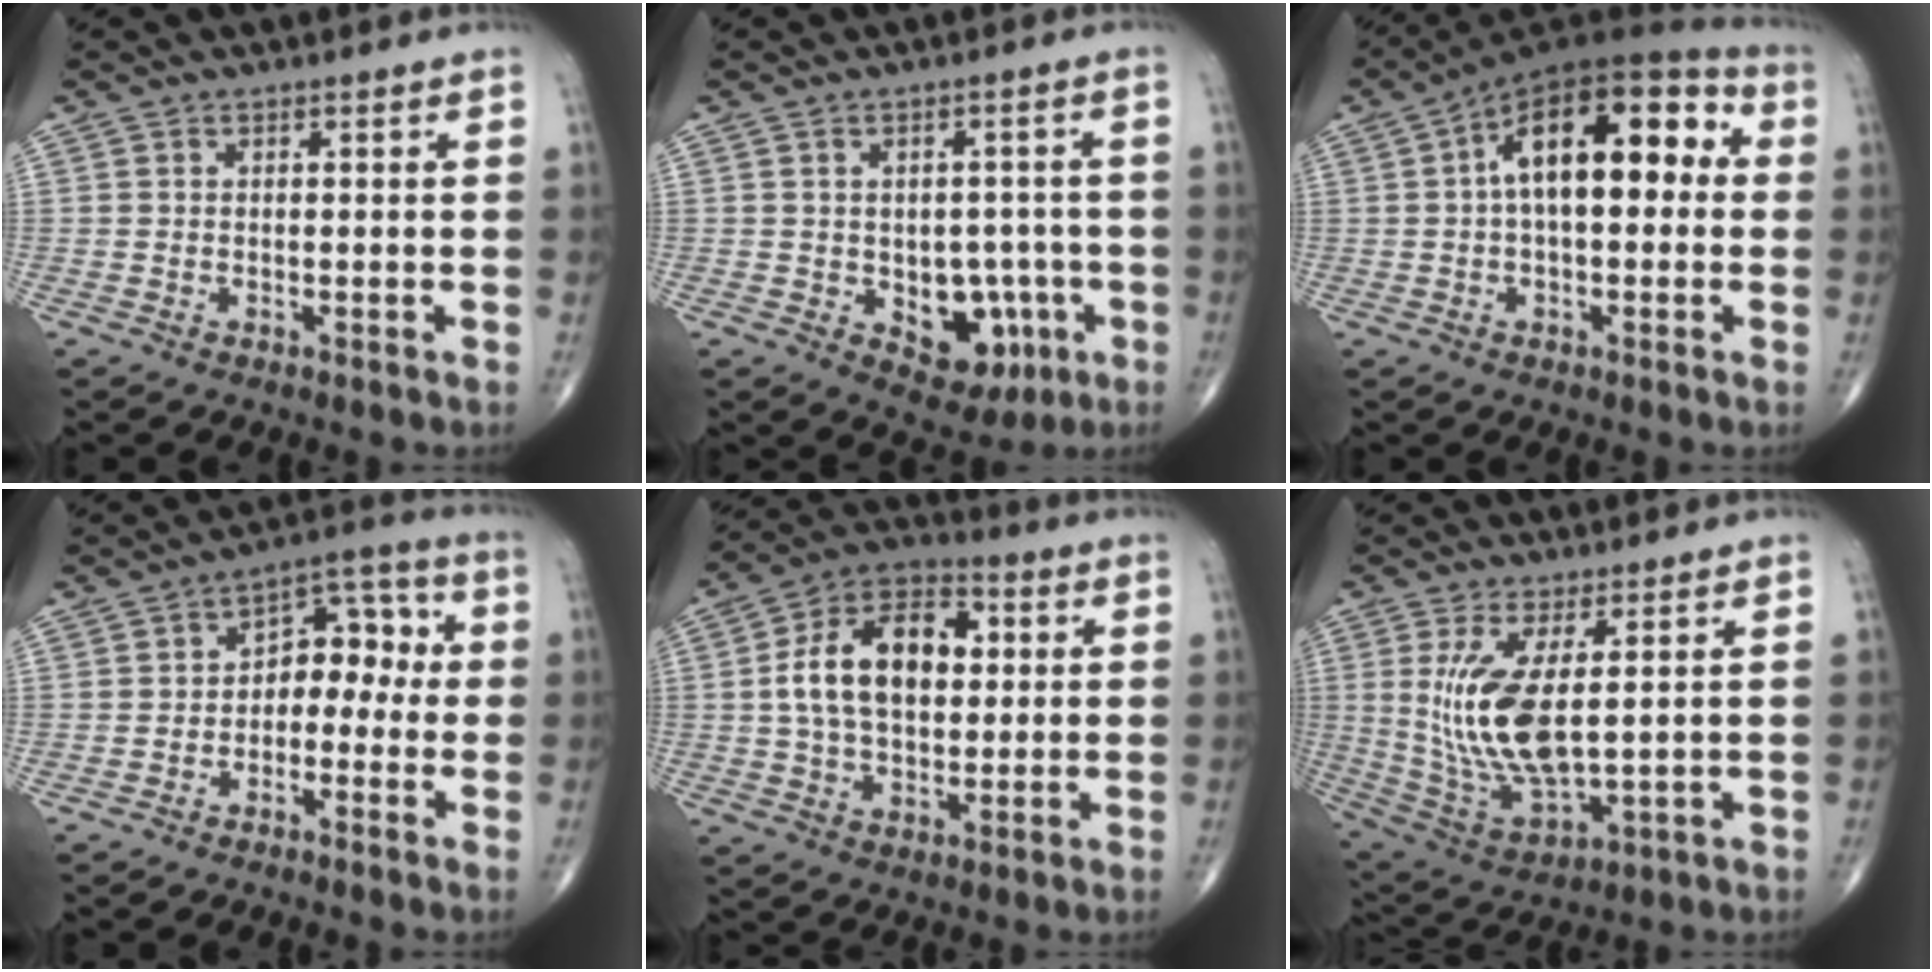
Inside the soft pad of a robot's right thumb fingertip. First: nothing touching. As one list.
[{"total": 9.8, "force": [-2.7, 6.8, 6.6], "torque": [-0.039, 0.015, -0.022]}, {"total": 18.2, "force": [2.9, 9.0, 15.5], "torque": [-0.218, 0.041, 0.032]}, {"total": 8.6, "force": [-1.2, 5.8, 6.3], "torque": [-0.052, 0.047, -0.035]}, {"total": 15.9, "force": [2.1, 9.8, 12.4], "torque": [-0.194, 0.020, 0.028]}, {"total": 13.4, "force": [2.3, 4.9, 12.2], "torque": [-0.256, -0.028, 0.064]}]